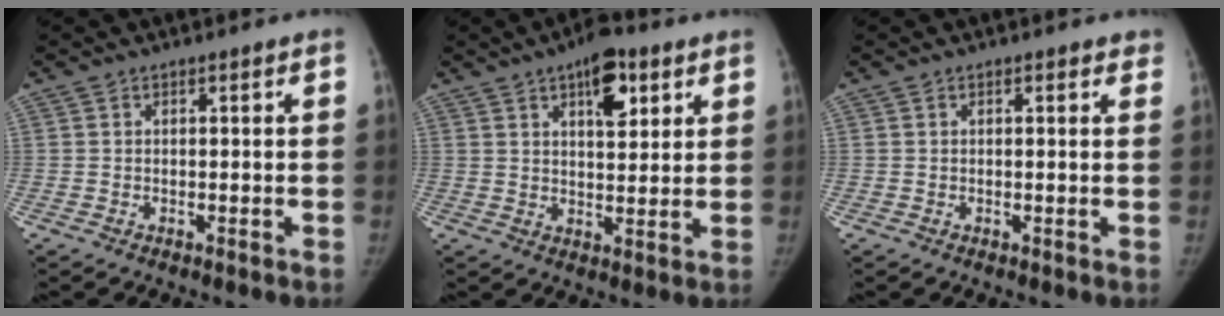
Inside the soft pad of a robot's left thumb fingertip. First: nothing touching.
{"total": 9.3, "force": [4.7, 4.2, 6.9], "torque": [-0.076, -0.019, 0.068]}
{"total": 1.9, "force": [1.4, 0.7, 1.0], "torque": [0.001, 0.001, 0.013]}